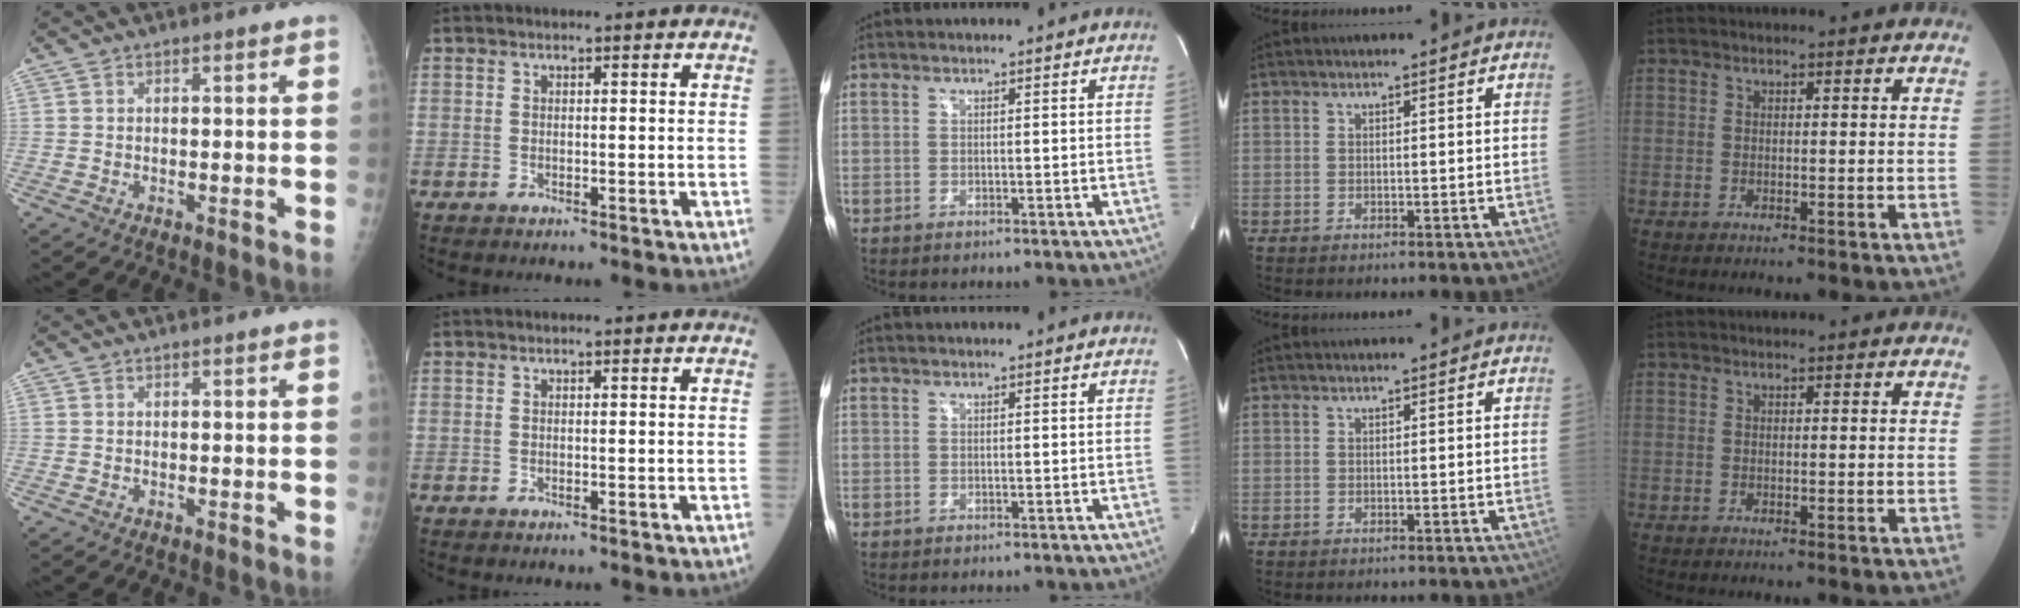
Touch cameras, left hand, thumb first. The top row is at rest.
{}